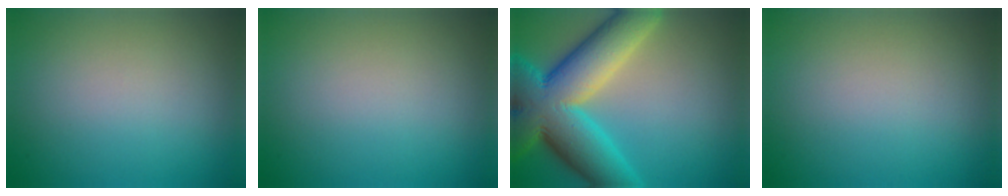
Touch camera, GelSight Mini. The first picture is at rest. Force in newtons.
{"total": 0.0}
{"total": 13.2, "press": 13.2, "slide": 0.6}
{"total": 0.0}